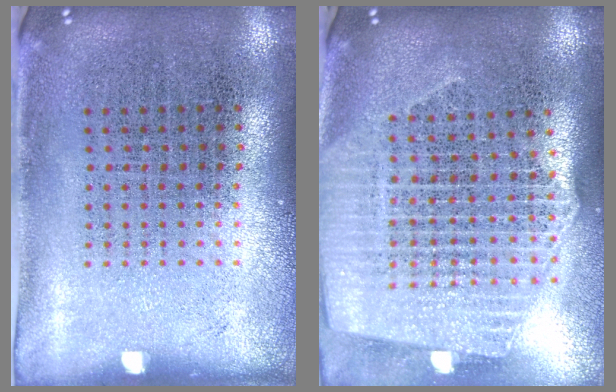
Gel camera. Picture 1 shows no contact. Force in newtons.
{"total": 2.5, "press": 2.1, "slide": 1.3}